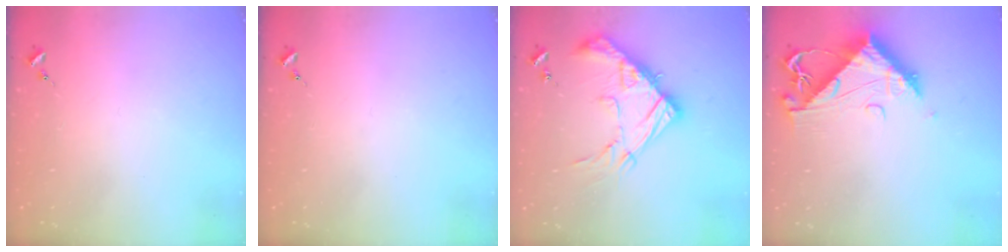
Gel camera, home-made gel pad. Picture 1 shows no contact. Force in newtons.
{"total": 0.0}
{"total": 19.5, "press": 19.4, "slide": 1.8}
{"total": 10.1, "press": 10.0, "slide": 1.0}